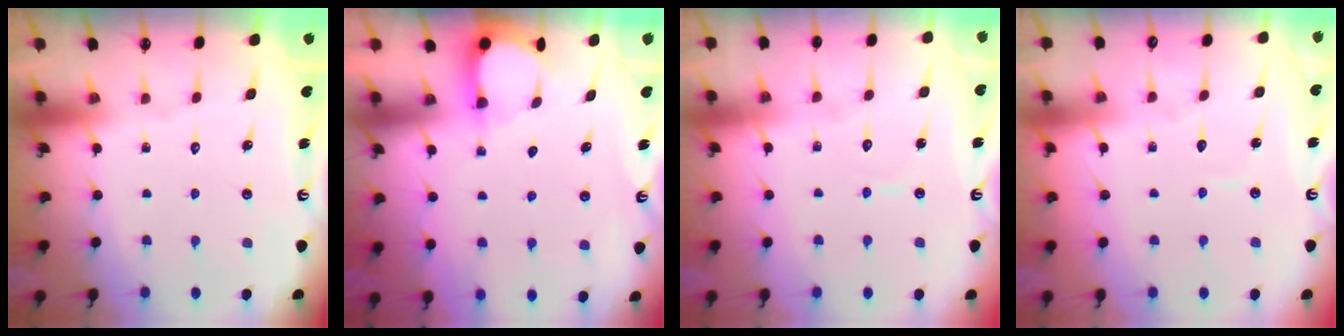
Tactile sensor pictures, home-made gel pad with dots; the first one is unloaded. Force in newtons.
{"total": 3.2, "press": 3.2, "slide": 0.3}
{"total": 4.8, "press": 4.7, "slide": 0.2}
{"total": 3.8, "press": 3.8, "slide": 0.3}